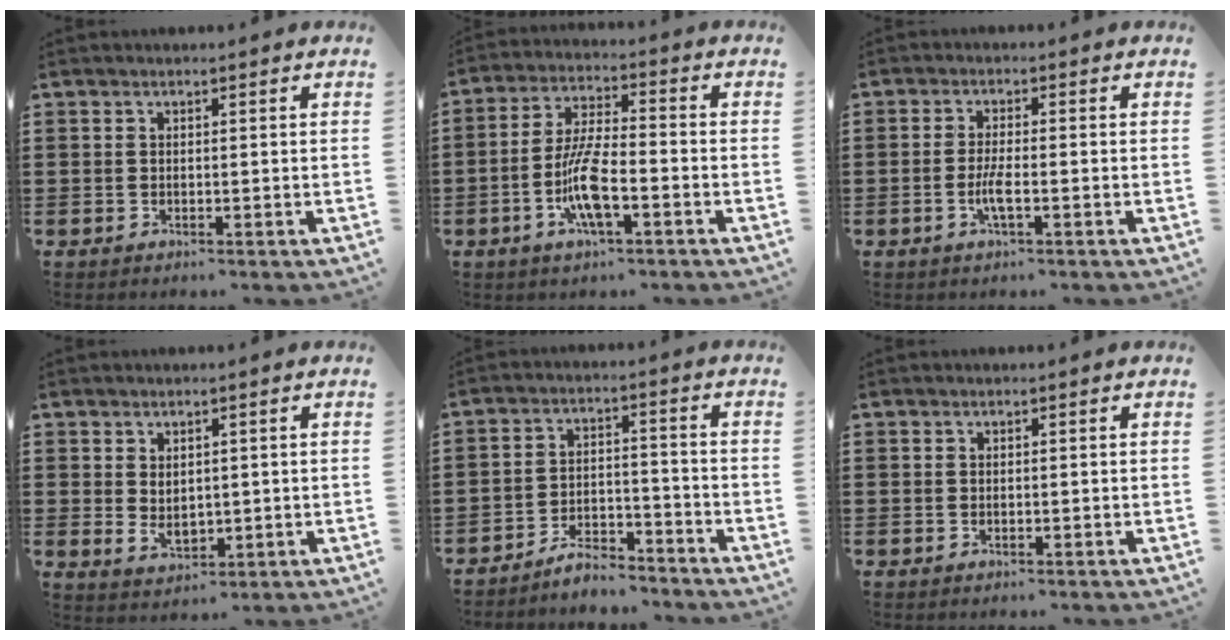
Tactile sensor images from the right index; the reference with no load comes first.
{"total": 9.0, "force": [-3.1, 2.4, 8.1], "torque": [-0.178, -0.012, -0.064]}
{"total": 3.3, "force": [-1.2, 0.5, 3.1], "torque": [-0.066, -0.005, -0.025]}
{"total": 3.0, "force": [0.6, 2.2, 2.0], "torque": [-0.035, 0.005, 0.010]}
{"total": 5.1, "force": [-4.9, 0.9, 1.0], "torque": [-0.019, 0.014, -0.097]}
{"total": 0.0}